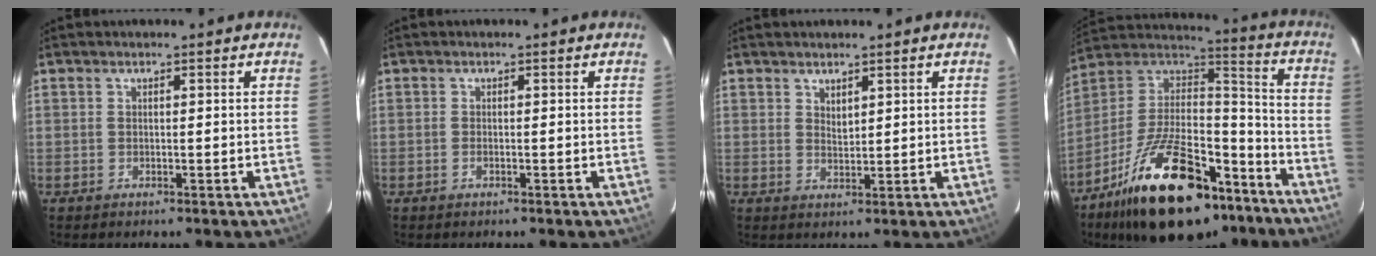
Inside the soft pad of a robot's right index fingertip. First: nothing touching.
{"total": 0.5, "force": [-0.3, 0.2, 0.4], "torque": [-0.008, 0.000, -0.006]}
{"total": 1.8, "force": [1.4, 0.8, 0.8], "torque": [-0.012, 0.000, 0.027]}
{"total": 28.9, "force": [-18.1, 13.0, 18.3], "torque": [-0.332, 0.010, -0.278]}